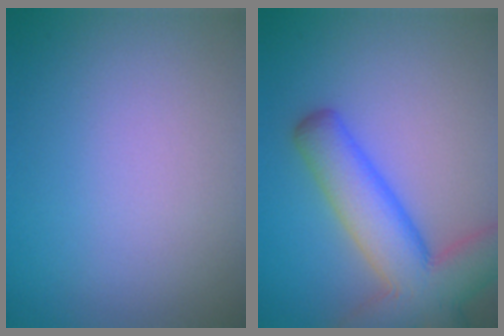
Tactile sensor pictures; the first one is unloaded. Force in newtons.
{"total": 9.2, "press": 9.2, "slide": 0.4}